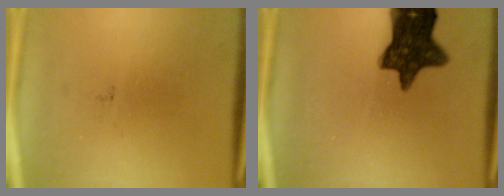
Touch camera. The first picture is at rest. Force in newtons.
{"total": 11.9}